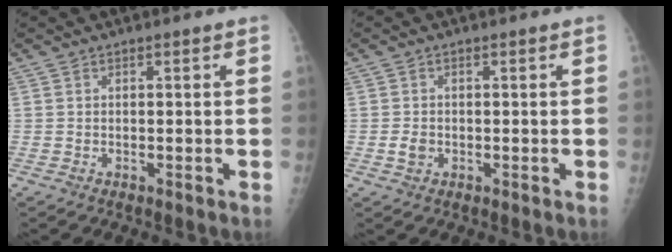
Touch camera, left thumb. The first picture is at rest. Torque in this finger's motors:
{"motor_torque": [-0.31, 0.21, 0.06, -0.01, 0.00]}